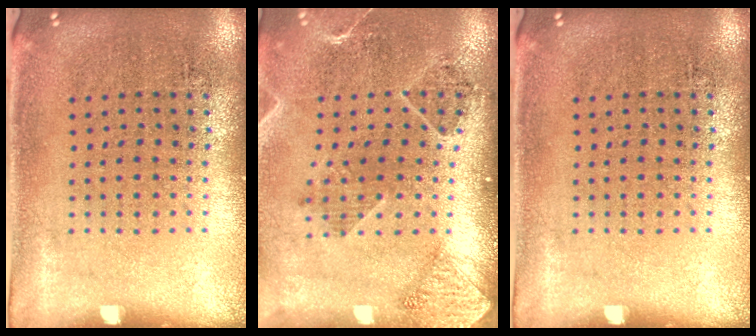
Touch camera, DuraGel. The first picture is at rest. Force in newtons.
{"total": 1.4, "press": 1.4, "slide": 0.1}
{"total": 0.0}